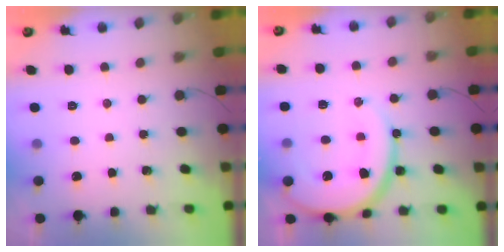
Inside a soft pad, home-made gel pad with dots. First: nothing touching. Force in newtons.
{"total": 17.3, "press": 17.3, "slide": 1.5}